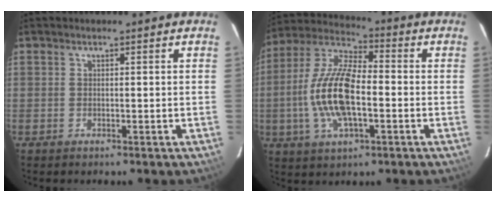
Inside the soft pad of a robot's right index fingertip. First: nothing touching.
{"total": 15.3, "force": [-2.6, 6.2, 13.7], "torque": [-0.286, 0.002, -0.053]}